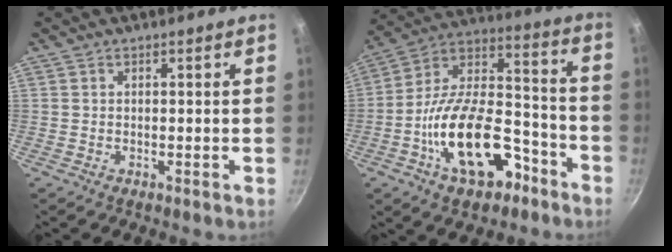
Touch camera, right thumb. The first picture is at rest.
{"total": 21.9, "force": [-9.5, 11.7, 15.9], "torque": [-0.241, 0.079, -0.156]}